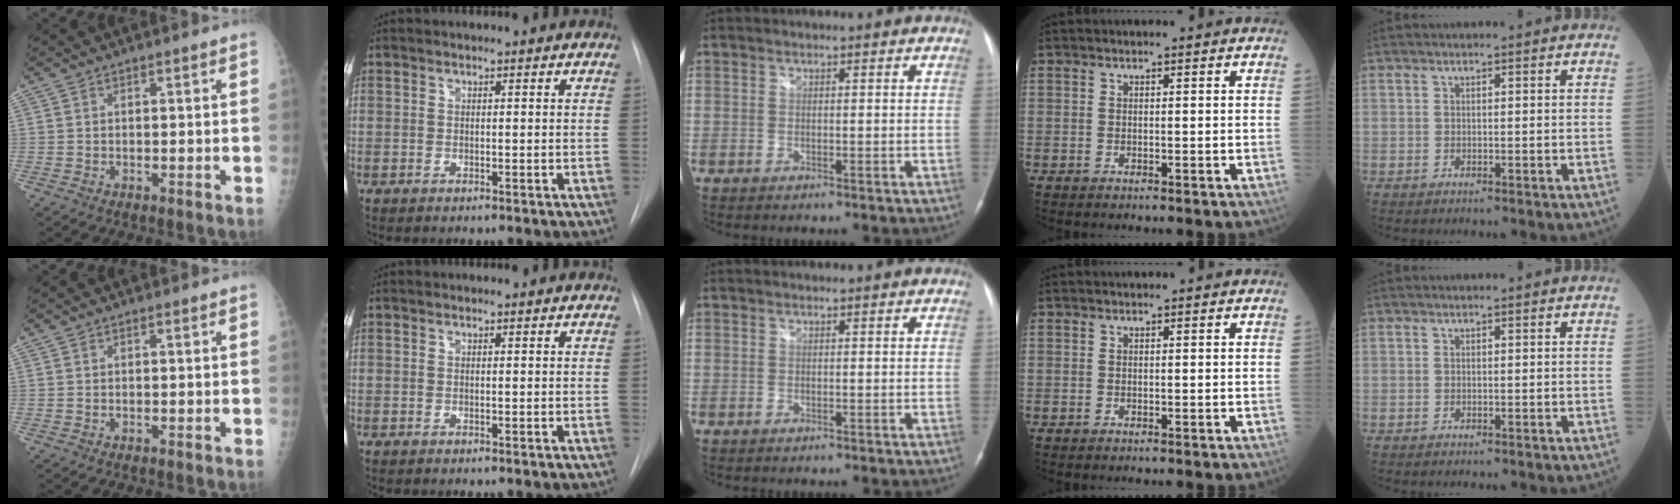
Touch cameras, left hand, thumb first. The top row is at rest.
{}